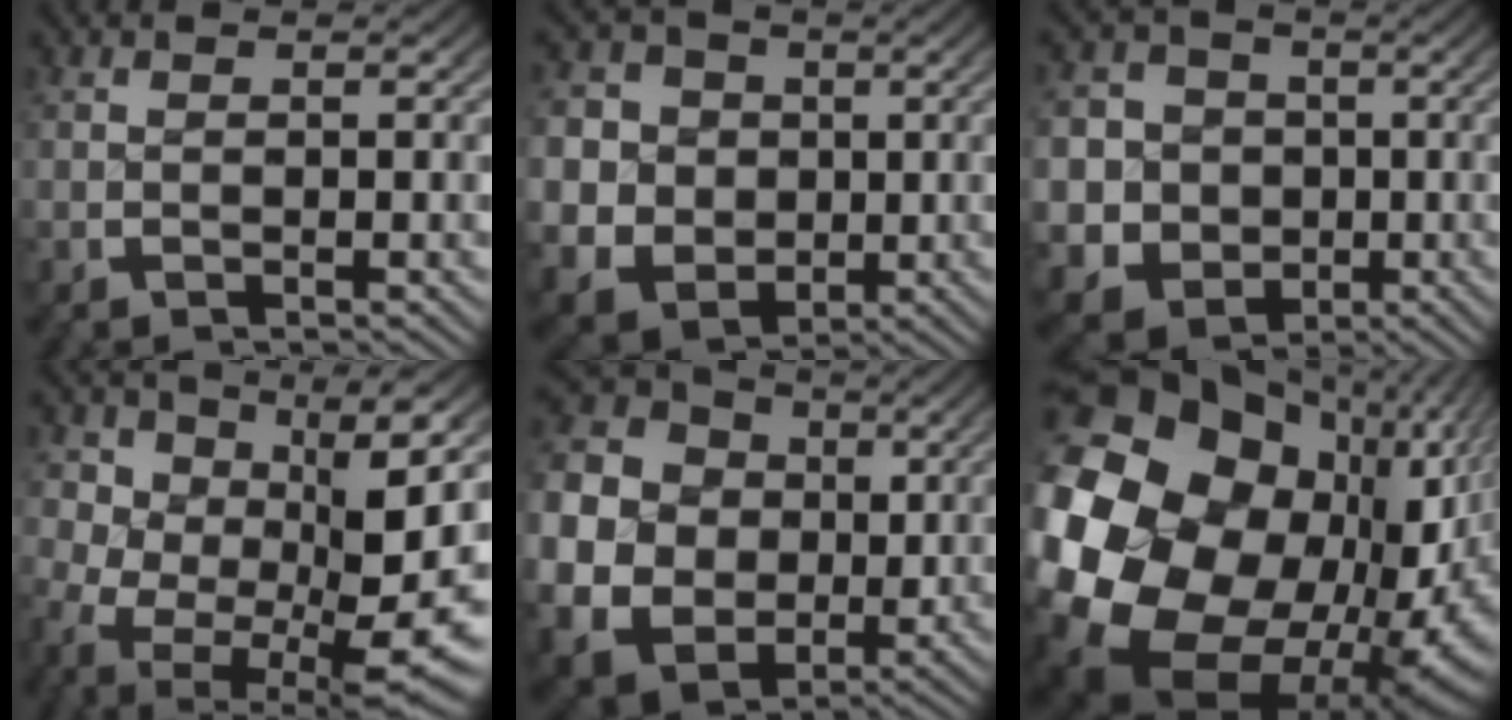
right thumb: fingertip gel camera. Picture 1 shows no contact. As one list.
[{"total": 14.1, "force": [-2.2, 12.2, 6.6], "torque": [-0.170, -0.071, -0.022]}, {"total": 15.2, "force": [-4.3, 13.3, 6.1], "torque": [-0.155, -0.069, -0.064]}, {"total": 13.2, "force": [-2.8, 8.7, 9.6], "torque": [-0.189, -0.072, -0.012]}, {"total": 20.2, "force": [-0.3, 17.1, 10.9], "torque": [-0.269, -0.065, -0.001]}, {"total": 28.0, "force": [-2.7, 19.8, 19.7], "torque": [-0.410, -0.093, -0.003]}]